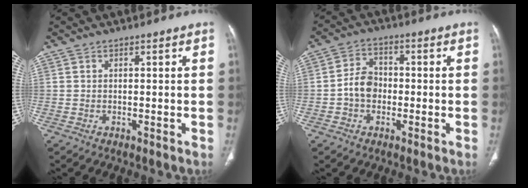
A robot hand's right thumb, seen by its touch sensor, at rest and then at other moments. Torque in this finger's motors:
{"motor_torque": [0.47, 0.89, 0.72, -0.61, 0.07]}